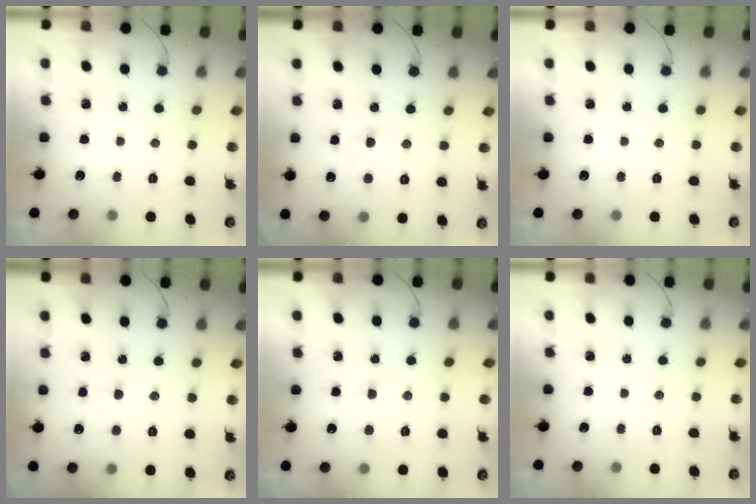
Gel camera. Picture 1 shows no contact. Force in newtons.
{"total": 2.5, "press": 2.3, "slide": 0.9}
{"total": 0.0}
{"total": 2.3, "press": 2.1, "slide": 1.0}
{"total": 0.0}
{"total": 0.0}